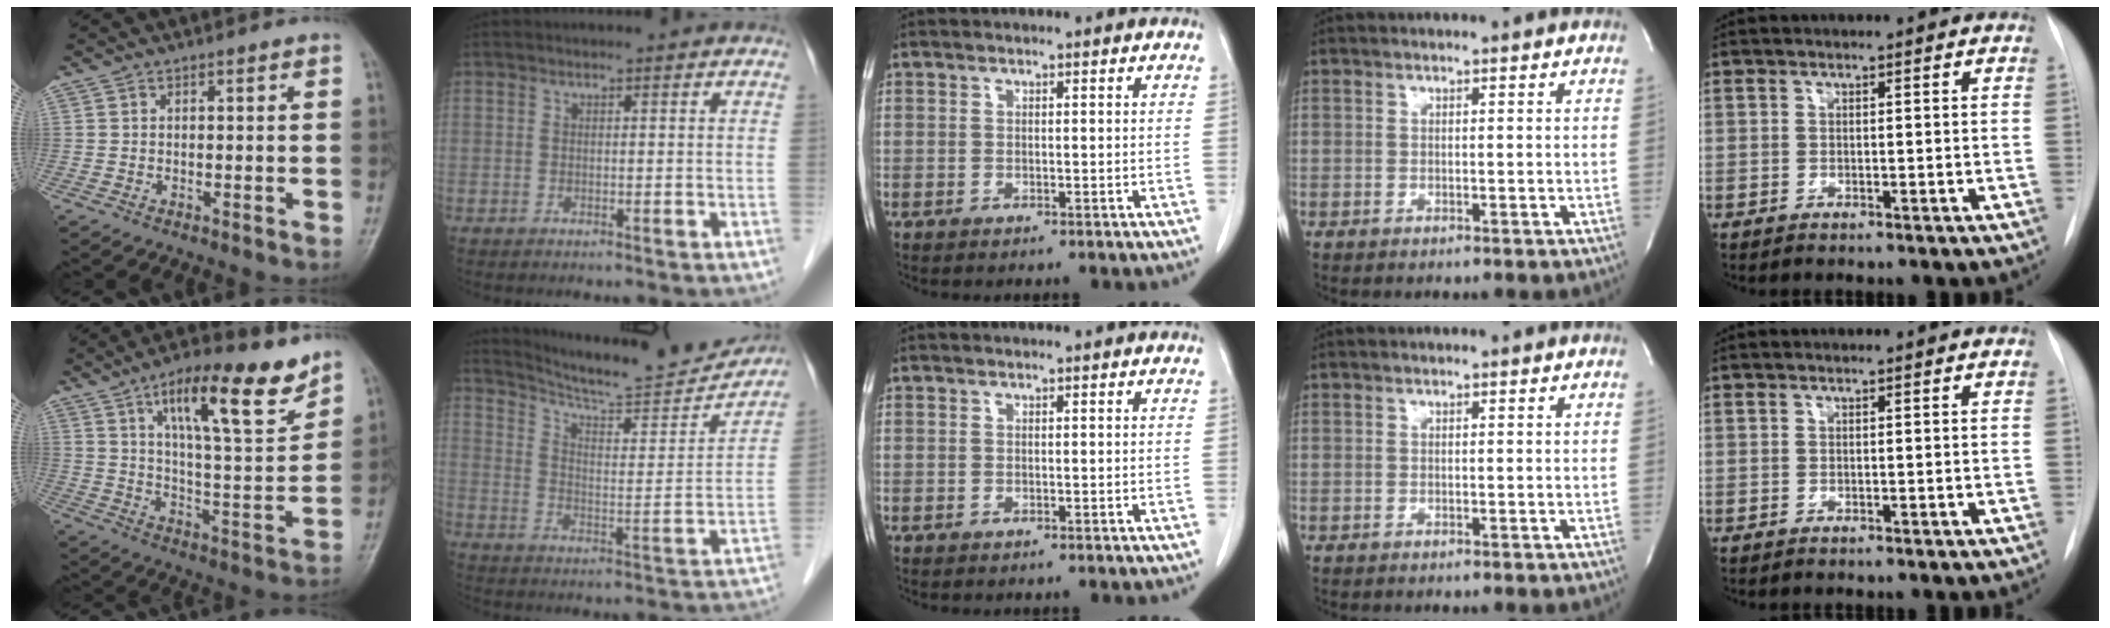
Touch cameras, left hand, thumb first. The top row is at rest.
{"thumb": {"total": 17.3, "force": [10.5, 4.8, 12.9], "torque": [-0.175, -0.054, 0.172]}, "index": {"total": 18.1, "force": [17.4, 1.1, 5.0], "torque": [-0.084, -0.040, 0.248]}}